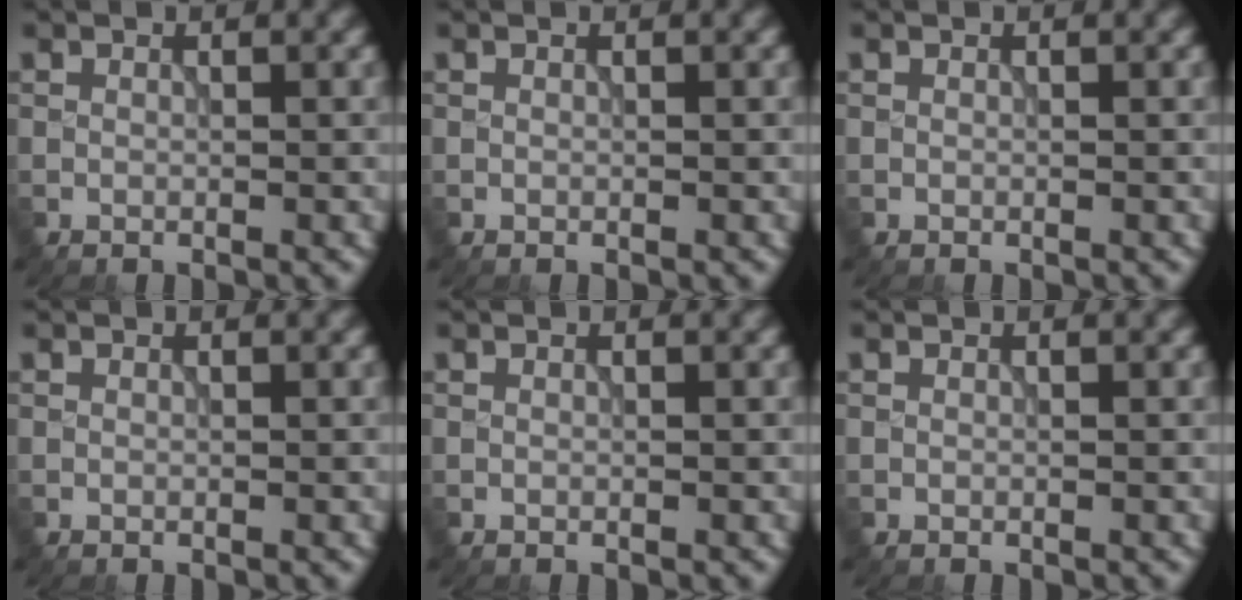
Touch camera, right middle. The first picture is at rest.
{"total": 0.0}
{"total": 0.0}
{"total": 0.0}
{"total": 0.0}
{"total": 0.0}